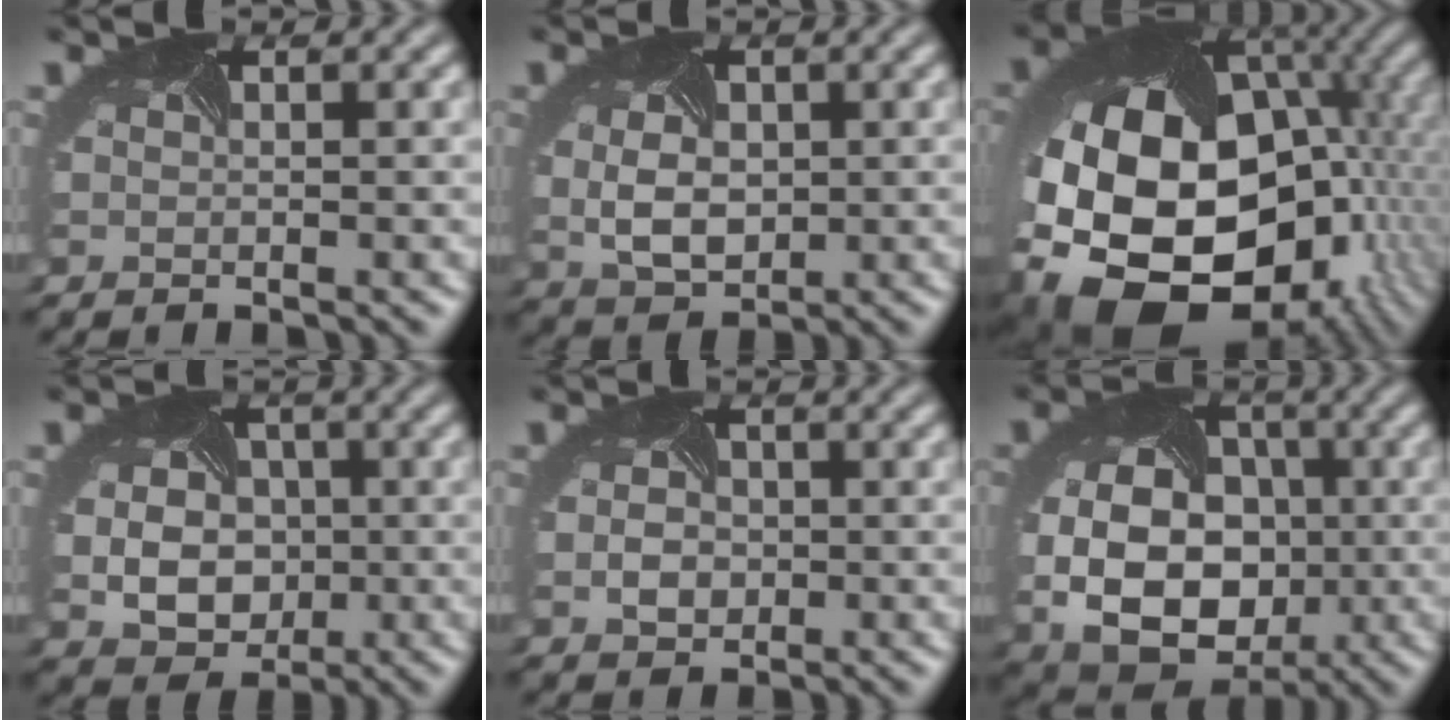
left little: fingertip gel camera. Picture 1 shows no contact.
{"total": 4.2, "force": [0.1, 3.0, 2.9], "torque": [-0.062, -0.008, 0.012]}
{"total": 22.5, "force": [-5.9, 16.5, 14.2], "torque": [-0.276, -0.046, -0.102]}
{"total": 8.2, "force": [-0.2, 6.7, 4.8], "torque": [-0.075, -0.001, -0.011]}
{"total": 2.5, "force": [-0.3, 2.1, 1.4], "torque": [-0.026, -0.004, -0.007]}
{"total": 13.2, "force": [-1.3, 10.2, 8.3], "torque": [-0.138, -0.031, -0.020]}